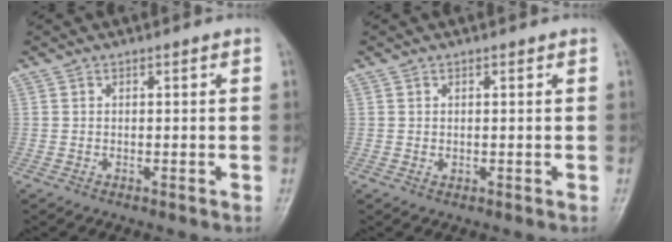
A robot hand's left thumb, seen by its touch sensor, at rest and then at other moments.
{"total": 0.8, "force": [0.3, 0.6, 0.5], "torque": [-0.004, -0.002, 0.005]}